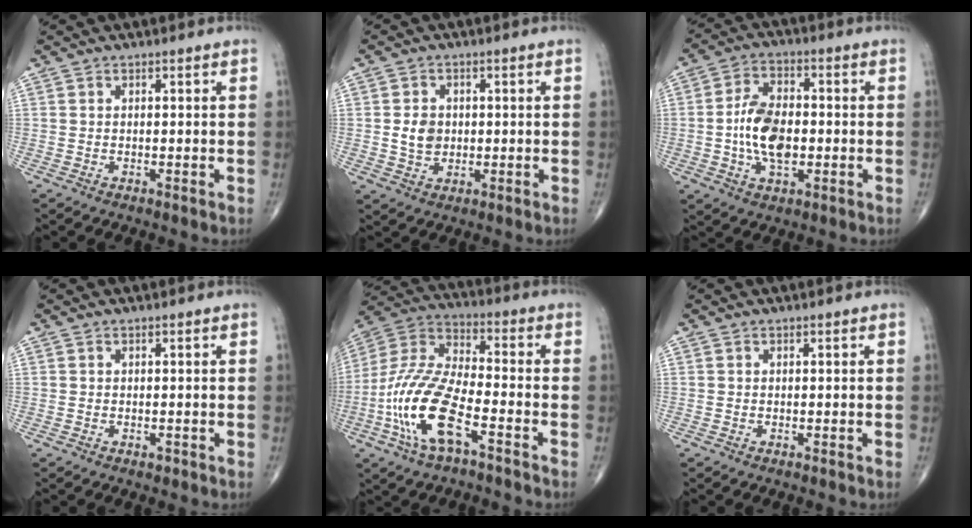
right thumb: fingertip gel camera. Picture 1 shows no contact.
{"total": 4.6, "force": [0.2, 3.7, 2.8], "torque": [-0.034, -0.002, 0.007]}
{"total": 10.9, "force": [-1.2, 6.3, 8.8], "torque": [-0.150, 0.012, -0.025]}
{"total": 0.5, "force": [-0.2, 0.4, 0.3], "torque": [-0.002, 0.000, -0.004]}
{"total": 16.8, "force": [-6.7, 6.3, 14.1], "torque": [-0.302, 0.038, -0.126]}
{"total": 0.0}